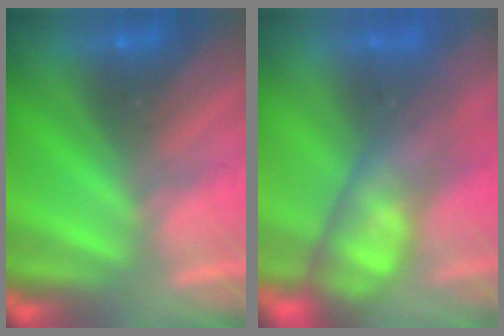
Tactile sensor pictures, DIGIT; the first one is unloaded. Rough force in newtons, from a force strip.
{"total": 4.8}